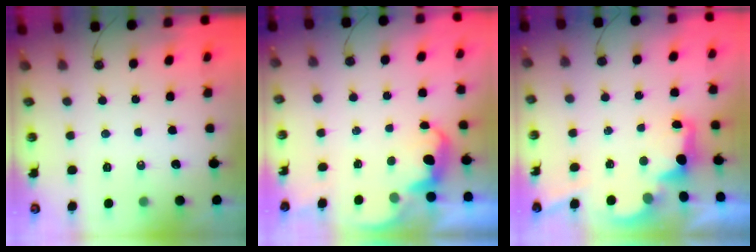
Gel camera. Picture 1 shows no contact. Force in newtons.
{"total": 1.9, "press": 1.7, "slide": 0.8}
{"total": 2.6, "press": 2.5, "slide": 0.8}